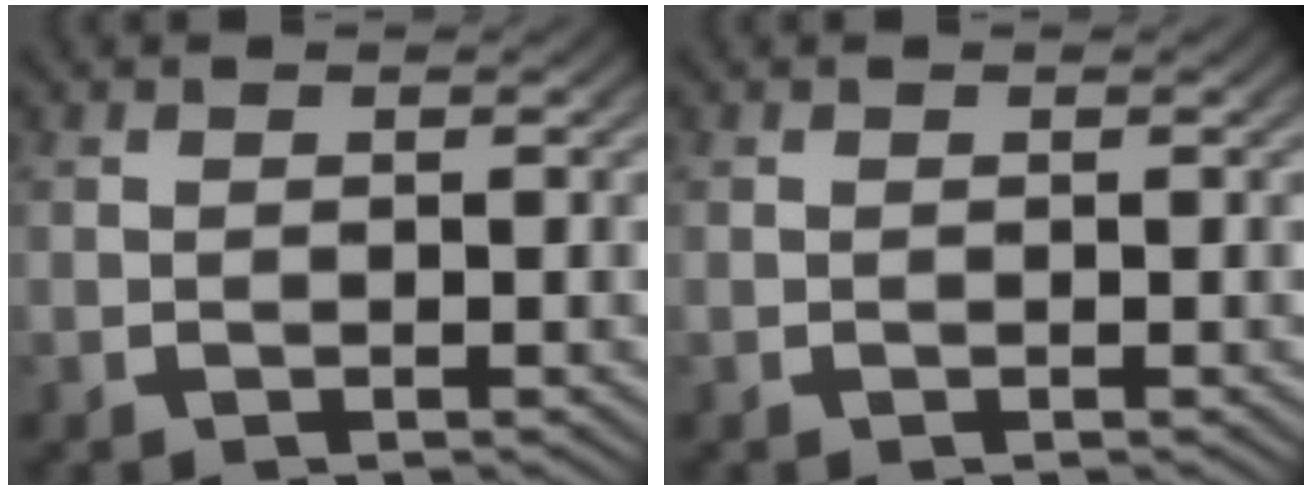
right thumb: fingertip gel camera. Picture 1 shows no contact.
{"total": 0.0}